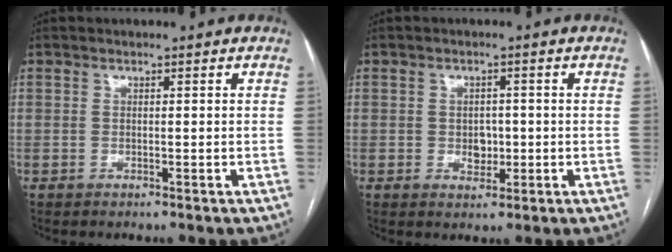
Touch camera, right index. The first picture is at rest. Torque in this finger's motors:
{"motor_torque": [0.23, 0.19, 0.13, 0.03]}